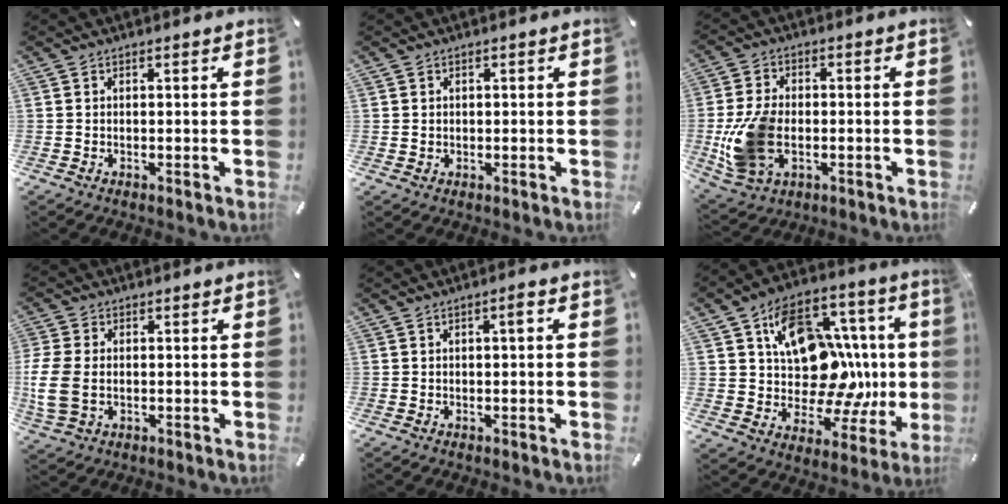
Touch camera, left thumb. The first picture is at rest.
{"total": 0.9, "force": [0.2, 0.8, 0.1], "torque": [-0.002, 0.005, 0.003]}
{"total": 12.4, "force": [-2.5, 8.4, 8.7], "torque": [-0.198, 0.003, -0.041]}
{"total": 8.2, "force": [-0.4, 5.9, 5.7], "torque": [-0.136, 0.004, -0.005]}
{"total": 1.8, "force": [0.2, 0.4, 1.7], "torque": [-0.033, 0.006, 0.001]}
{"total": 18.1, "force": [3.0, 14.2, 10.8], "torque": [-0.133, -0.040, 0.065]}